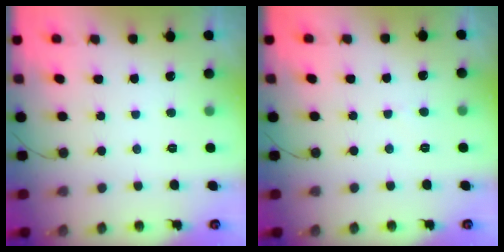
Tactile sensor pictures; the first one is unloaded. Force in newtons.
{"total": 2.1, "press": 2.1, "slide": 0.2}